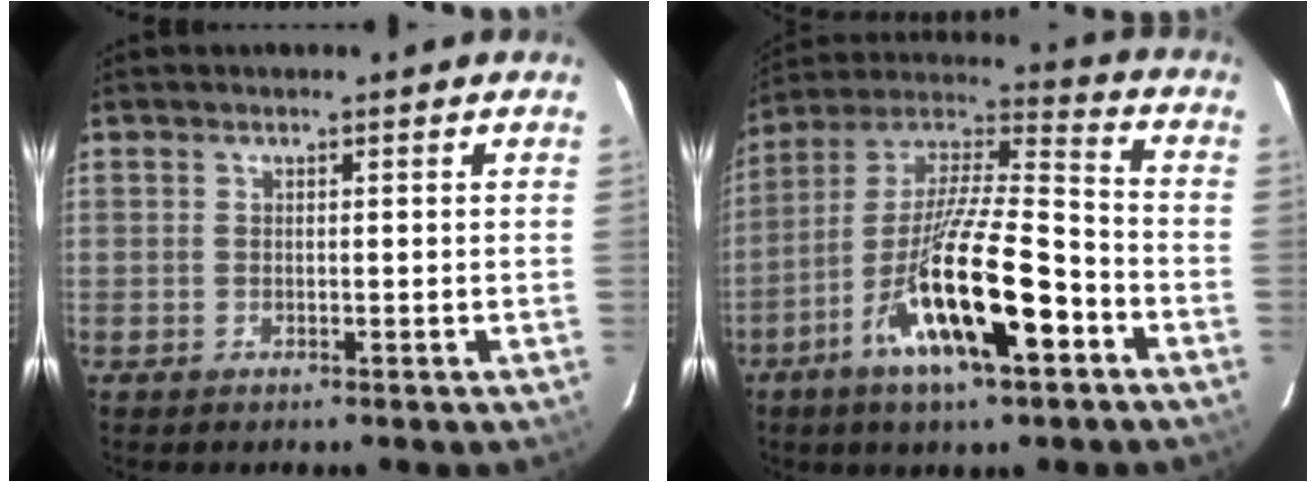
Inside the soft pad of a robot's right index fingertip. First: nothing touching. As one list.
[{"total": 20.3, "force": [-9.3, 4.8, 17.3], "torque": [-0.320, -0.030, -0.170]}]